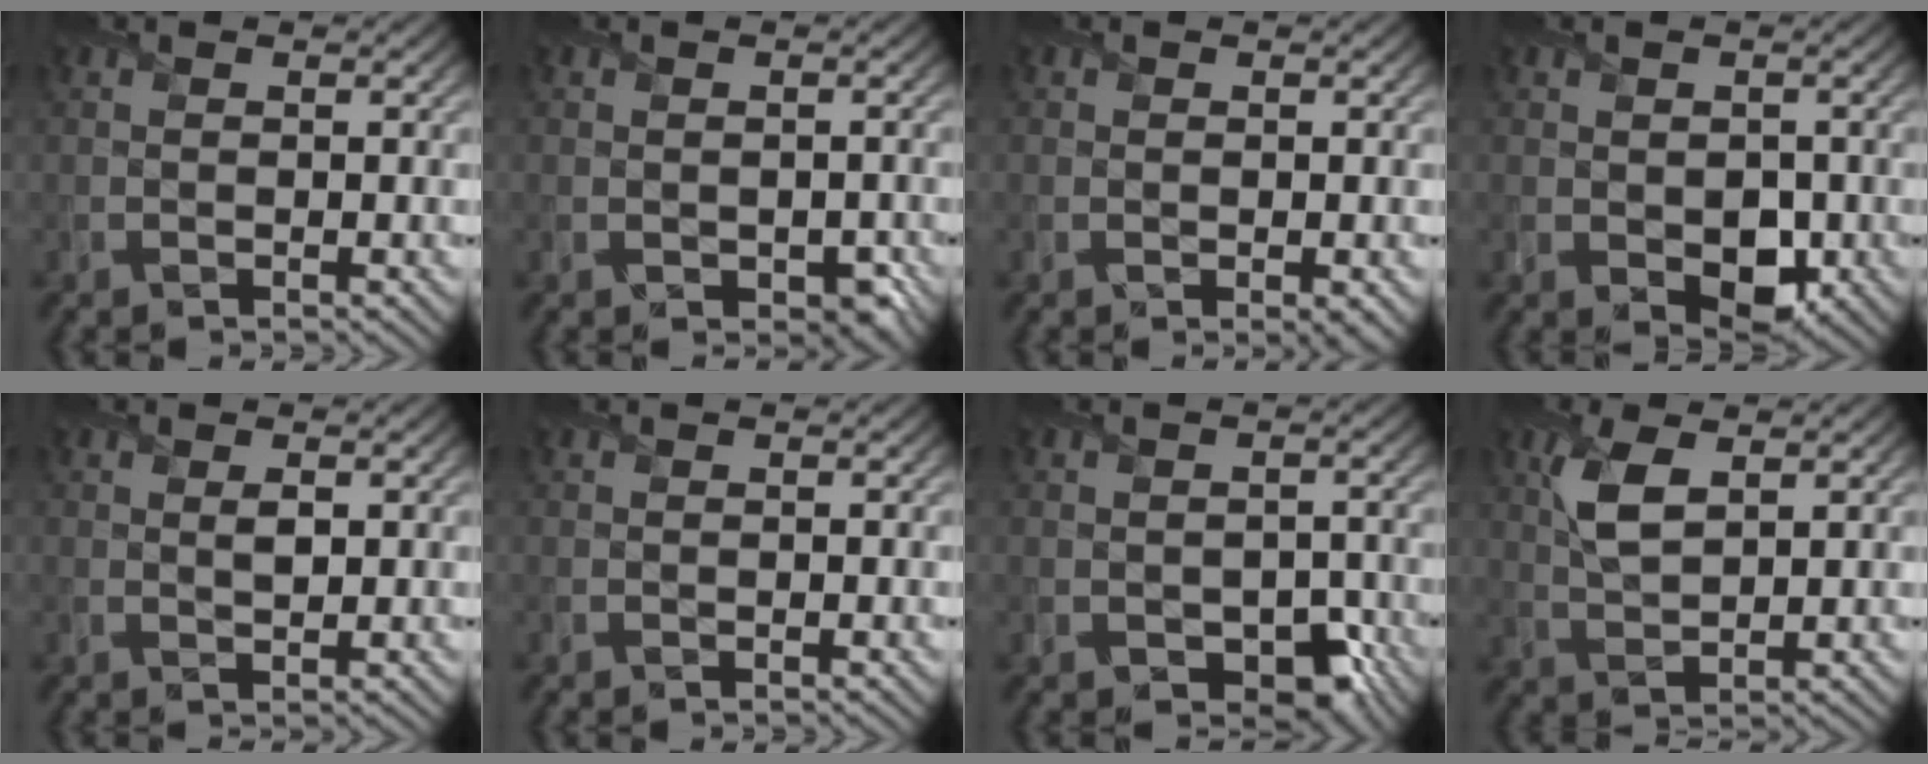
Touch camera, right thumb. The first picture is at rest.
{"total": 2.2, "force": [-0.8, 1.6, 1.3], "torque": [-0.018, -0.016, -0.007]}
{"total": 0.9, "force": [-0.3, 0.5, 0.6], "torque": [-0.009, -0.008, -0.003]}
{"total": 4.0, "force": [-0.7, 2.9, 2.6], "torque": [-0.049, -0.021, -0.005]}
{"total": 1.1, "force": [0.5, 0.5, 0.9], "torque": [-0.017, -0.005, 0.011]}
{"total": 0.0}
{"total": 4.8, "force": [-2.0, 3.3, 2.8], "torque": [-0.037, -0.021, -0.025]}
{"total": 4.9, "force": [2.1, 2.2, 3.9], "torque": [-0.098, 0.000, 0.043]}